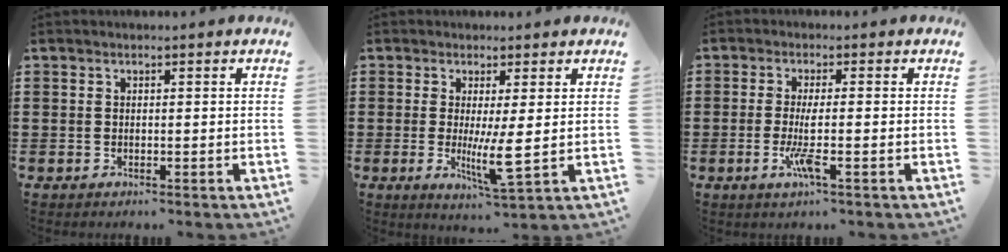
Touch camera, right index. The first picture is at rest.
{"total": 5.6, "force": [-0.2, 0.5, 5.6], "torque": [-0.095, -0.017, -0.002]}
{"total": 4.5, "force": [-1.2, 0.3, 4.3], "torque": [-0.097, -0.016, -0.029]}